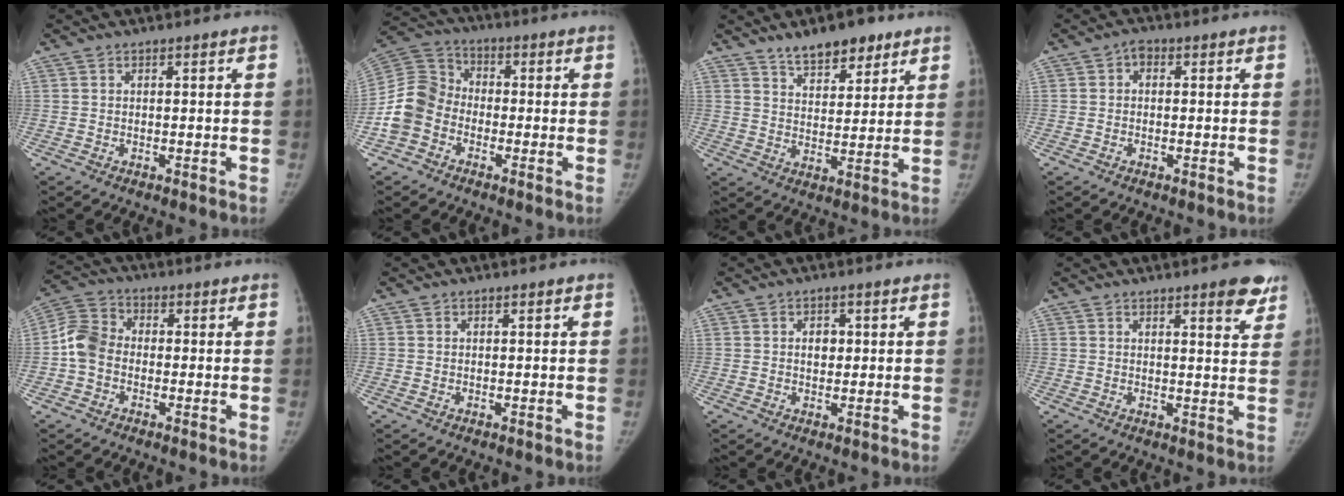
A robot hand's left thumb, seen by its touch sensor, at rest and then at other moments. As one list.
[{"total": 9.6, "force": [-3.2, 7.9, 4.5], "torque": [-0.087, 0.032, -0.072]}, {"total": 9.7, "force": [7.0, 4.2, 5.1], "torque": [-0.046, -0.043, 0.114]}, {"total": 1.7, "force": [0.2, 1.3, 1.1], "torque": [-0.005, 0.005, -0.007]}, {"total": 6.9, "force": [-1.1, 5.5, 4.0], "torque": [-0.072, 0.021, -0.036]}, {"total": 0.0}, {"total": 2.6, "force": [0.6, 1.8, 1.7], "torque": [-0.015, 0.000, 0.007]}, {"total": 5.9, "force": [4.0, 1.5, 4.1], "torque": [-0.032, -0.020, 0.046]}]